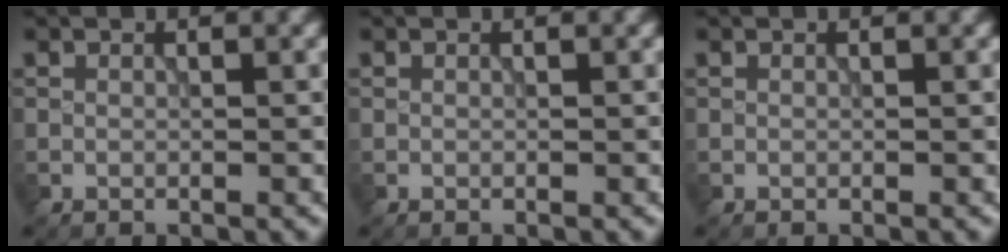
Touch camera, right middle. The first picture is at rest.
{"total": 0.0}
{"total": 0.0}